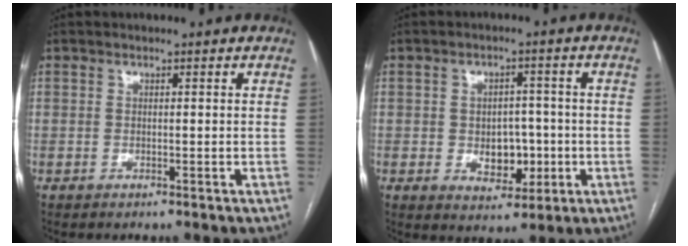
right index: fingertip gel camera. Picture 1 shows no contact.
{"total": 6.3, "force": [-1.1, 4.2, 4.5], "torque": [-0.058, 0.008, -0.007]}